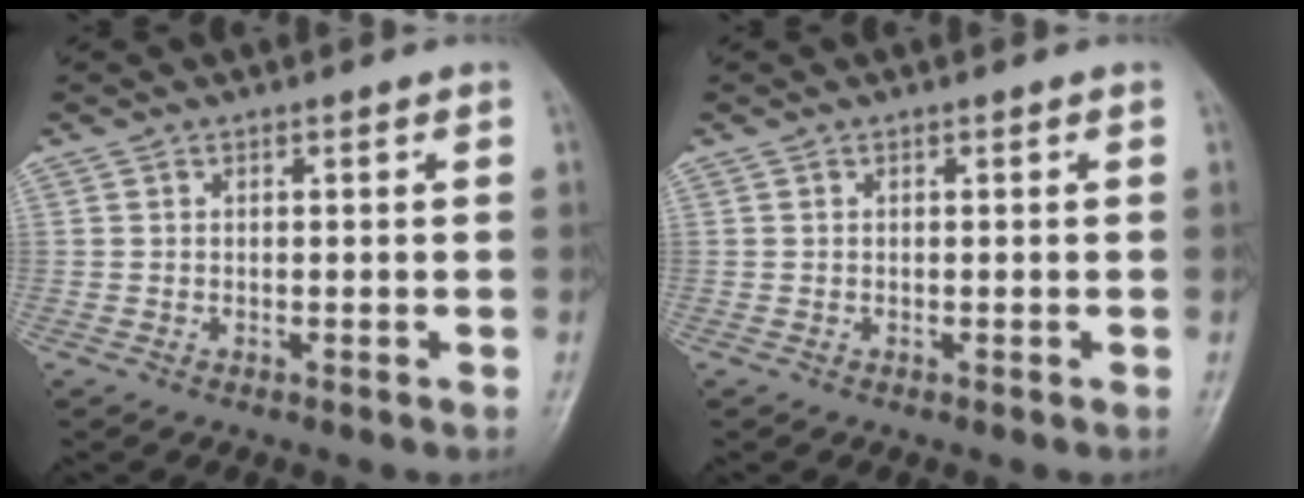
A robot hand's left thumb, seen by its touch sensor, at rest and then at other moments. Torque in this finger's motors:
{"motor_torque": [-0.01, -0.01, 0.10, -0.14, 0.00]}